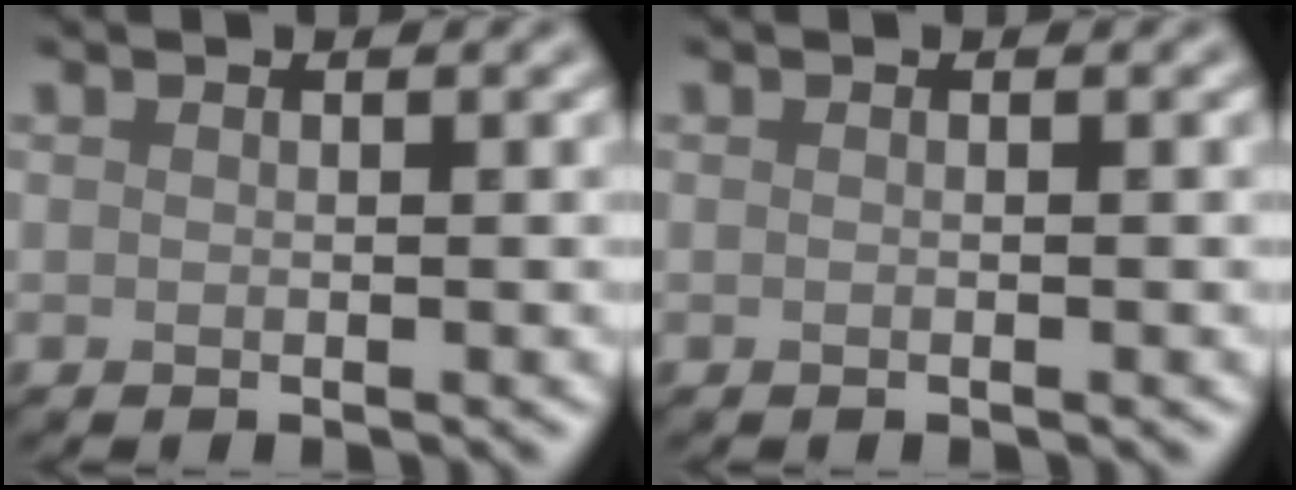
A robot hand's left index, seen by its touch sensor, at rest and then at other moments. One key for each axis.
{"total": 0.0}